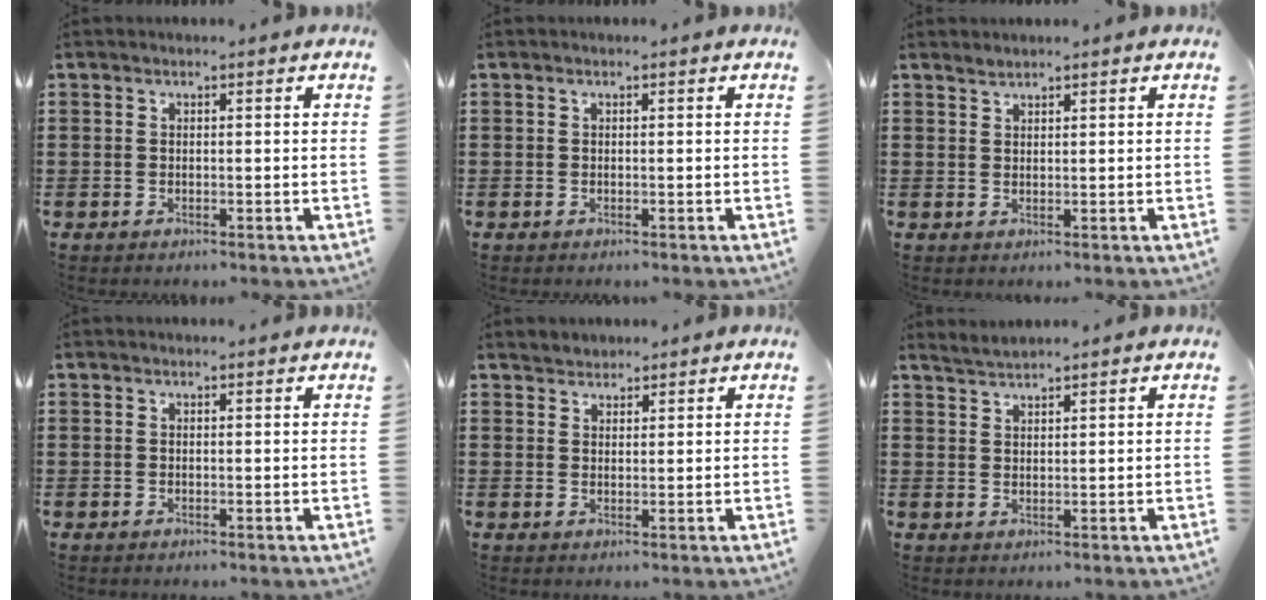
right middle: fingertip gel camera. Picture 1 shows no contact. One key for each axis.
{"total": 0.0}
{"total": 1.2, "fx": 1.2, "fy": -0.1, "fz": 0.0, "tx": -0.002, "ty": 0.000, "tz": 0.024}
{"total": 0.0}
{"total": 1.8, "fx": 1.7, "fy": 0.3, "fz": -0.5, "tx": 0.003, "ty": 0.004, "tz": 0.035}
{"total": 2.0, "fx": 1.9, "fy": -0.4, "fz": 0.1, "tx": -0.006, "ty": 0.003, "tz": 0.038}